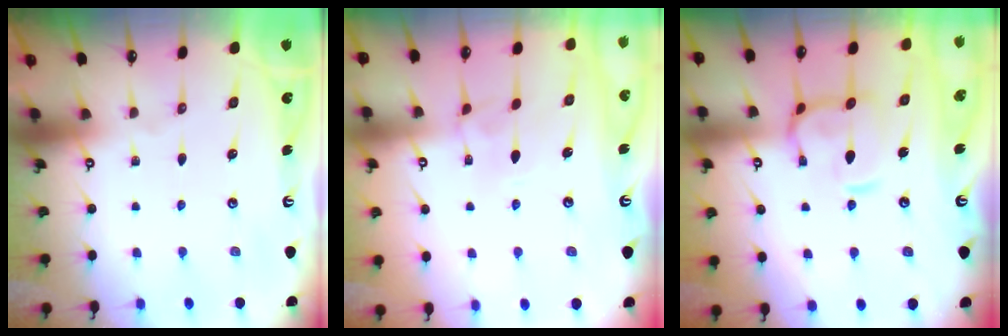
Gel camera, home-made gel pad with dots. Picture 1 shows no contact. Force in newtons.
{"total": 4.1, "press": 4.0, "slide": 0.4}
{"total": 6.7, "press": 6.6, "slide": 1.3}